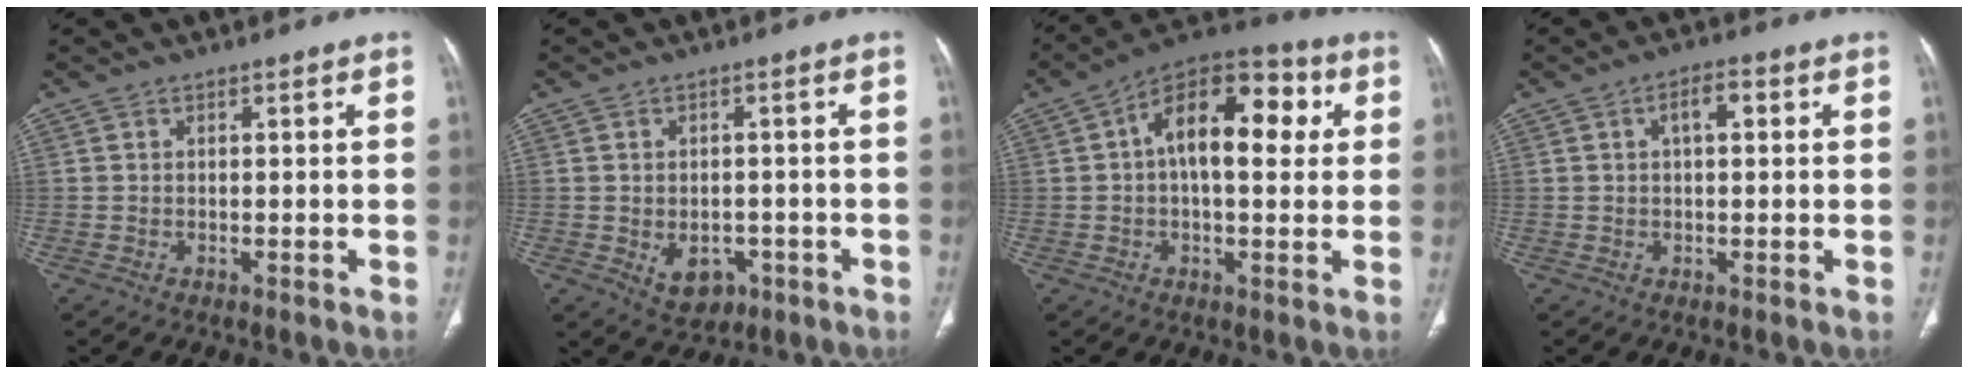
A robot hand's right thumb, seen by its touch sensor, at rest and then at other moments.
{"total": 6.0, "force": [-1.9, 4.5, 3.5], "torque": [-0.034, 0.011, -0.012]}
{"total": 16.2, "force": [3.1, 8.4, 13.5], "torque": [-0.179, 0.030, 0.037]}
{"total": 3.8, "force": [1.0, 1.7, 3.2], "torque": [-0.047, 0.009, 0.013]}